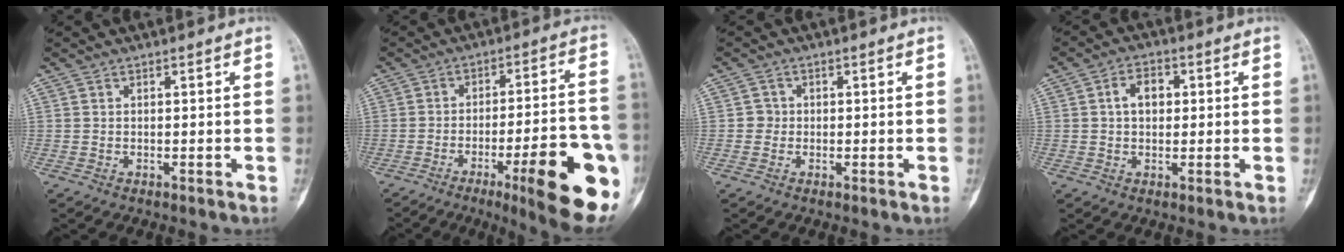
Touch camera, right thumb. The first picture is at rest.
{"total": 19.8, "force": [-8.0, 4.2, 17.6], "torque": [-0.197, 0.024, -0.103]}
{"total": 1.6, "force": [-0.3, 1.5, 0.2], "torque": [0.006, 0.007, -0.009]}
{"total": 5.3, "force": [0.8, 3.7, 3.7], "torque": [-0.049, 0.014, 0.009]}